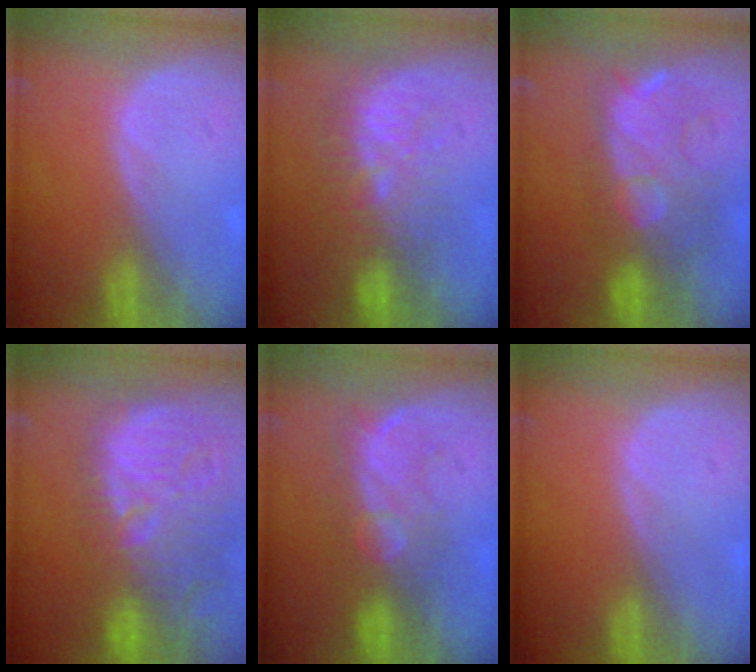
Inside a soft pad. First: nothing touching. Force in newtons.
{"total": 9.4, "press": 9.0, "slide": 2.7}
{"total": 9.4, "press": 9.2, "slide": 1.9}
{"total": 14.6, "press": 13.0, "slide": 6.6}
{"total": 7.6, "press": 7.3, "slide": 2.1}
{"total": 0.0}